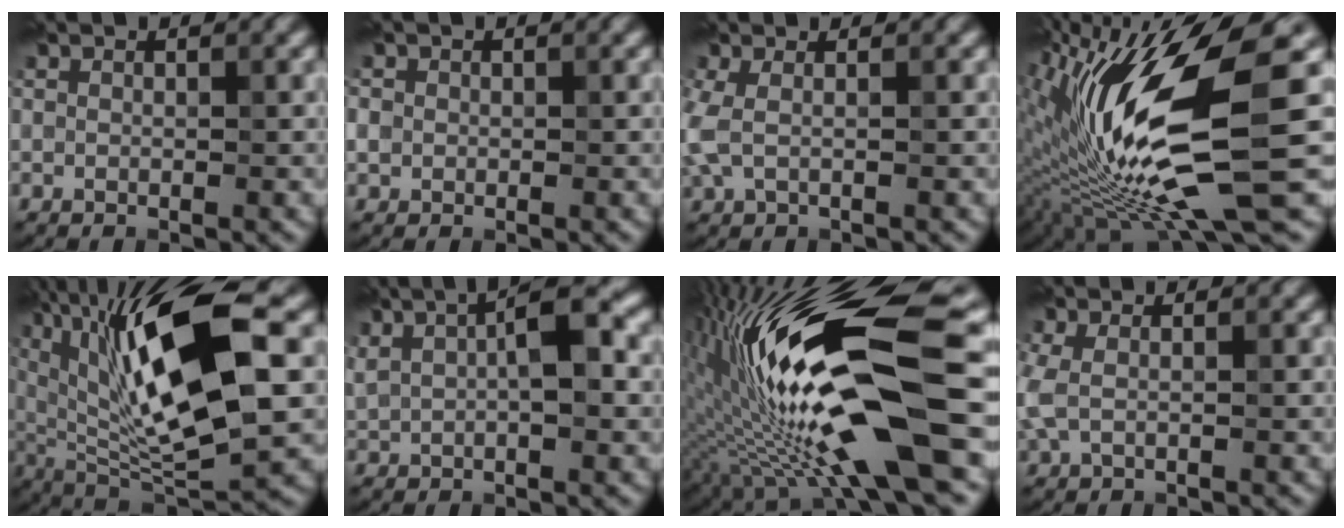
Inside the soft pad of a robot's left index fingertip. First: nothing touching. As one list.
[{"total": 1.2, "force": [0.0, 1.2, 0.3], "torque": [-0.001, -0.001, -0.003]}, {"total": 2.0, "force": [0.0, 0.8, 1.8], "torque": [-0.049, 0.003, -0.005]}, {"total": 15.1, "force": [0.1, 4.5, 14.4], "torque": [-0.285, -0.004, 0.008]}, {"total": 14.7, "force": [3.7, 4.7, 13.4], "torque": [-0.242, 0.003, 0.065]}, {"total": 6.5, "force": [1.8, 2.3, 5.9], "torque": [-0.101, 0.015, 0.028]}, {"total": 17.2, "force": [-1.4, 4.5, 16.6], "torque": [-0.298, 0.005, -0.027]}, {"total": 1.7, "force": [0.1, 0.7, 1.5], "torque": [-0.040, 0.005, -0.003]}]